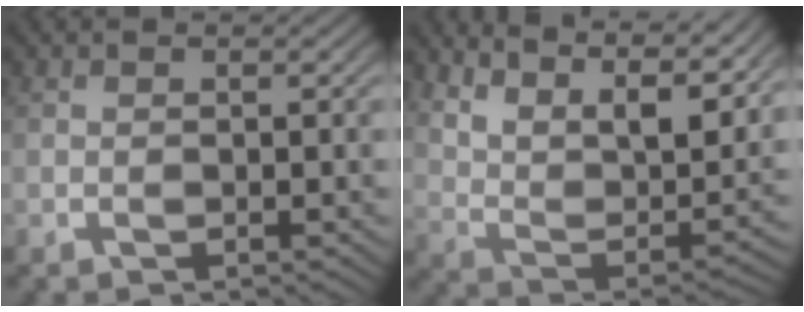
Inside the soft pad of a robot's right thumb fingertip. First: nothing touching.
{"total": 13.5, "force": [6.0, 7.8, 9.1], "torque": [-0.161, -0.006, 0.094]}